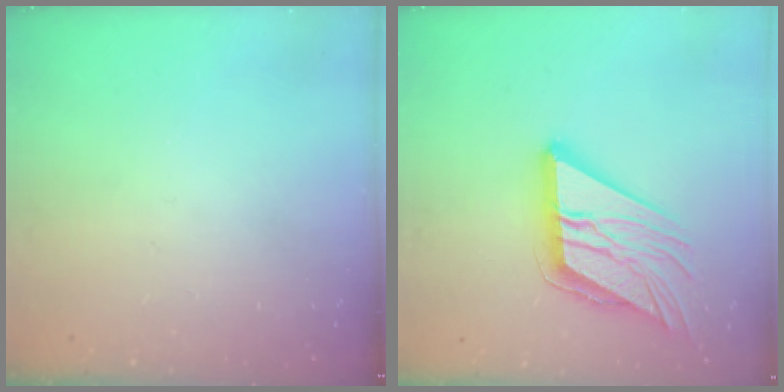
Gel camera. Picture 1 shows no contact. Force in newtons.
{"total": 17.3, "press": 17.1, "slide": 2.7}